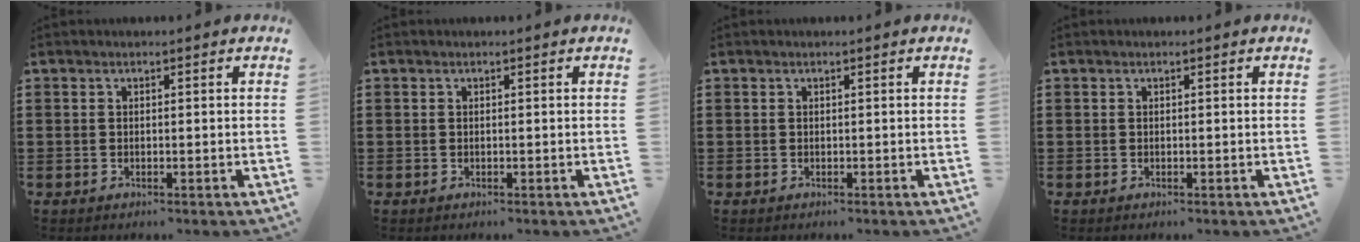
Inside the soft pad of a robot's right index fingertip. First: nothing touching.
{"total": 0.0}
{"total": 0.0}
{"total": 0.0}